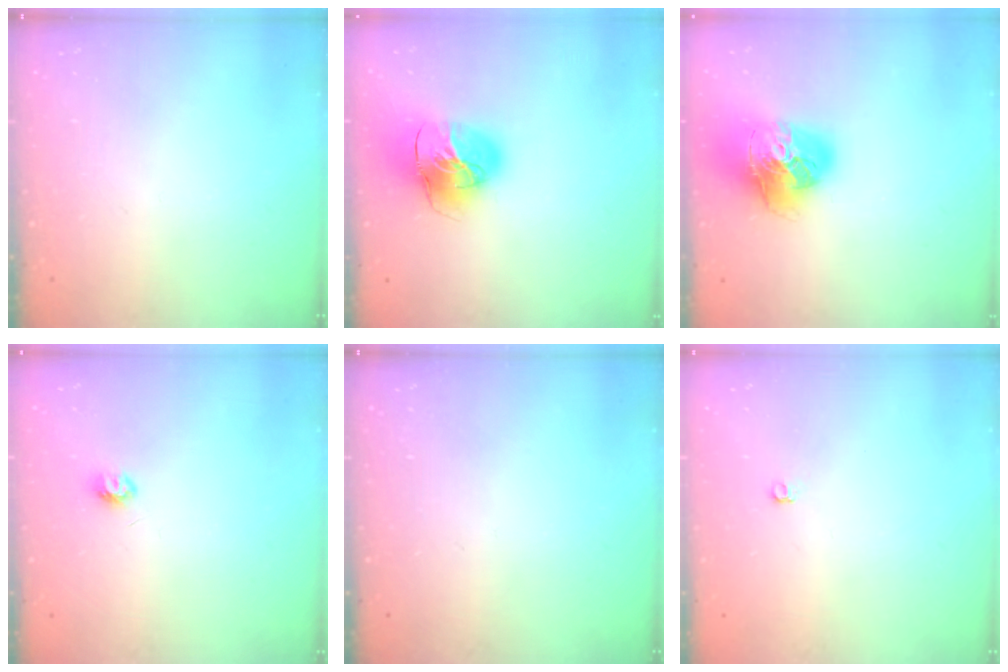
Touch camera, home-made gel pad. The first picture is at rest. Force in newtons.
{"total": 18.0, "press": 17.9, "slide": 2.5}
{"total": 20.5, "press": 20.4, "slide": 2.4}
{"total": 4.6, "press": 4.6, "slide": 0.5}
{"total": 0.0}
{"total": 3.6, "press": 3.5, "slide": 0.6}